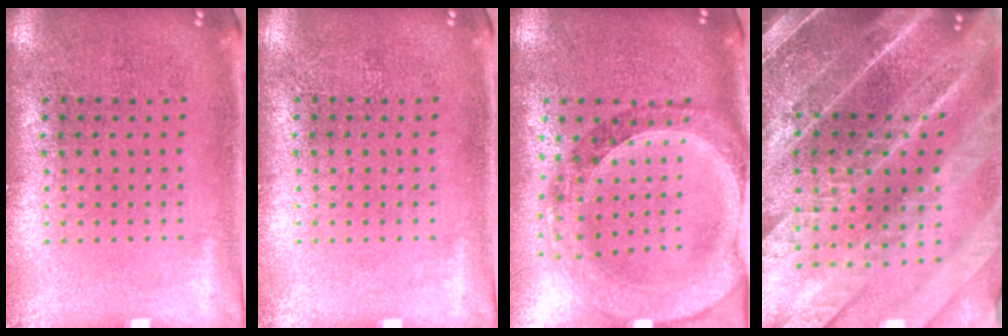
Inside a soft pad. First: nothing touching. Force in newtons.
{"total": 0.0}
{"total": 1.4, "press": 1.4, "slide": 0.3}
{"total": 5.4, "press": 4.6, "slide": 2.9}